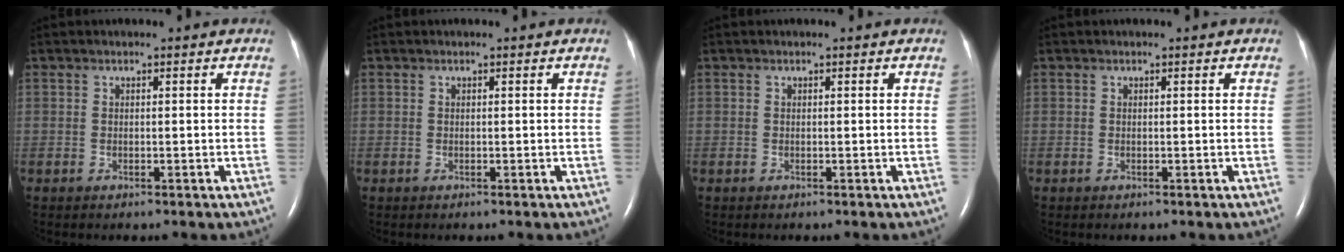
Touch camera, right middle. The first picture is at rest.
{"total": 0.0}
{"total": 0.0}
{"total": 0.0}